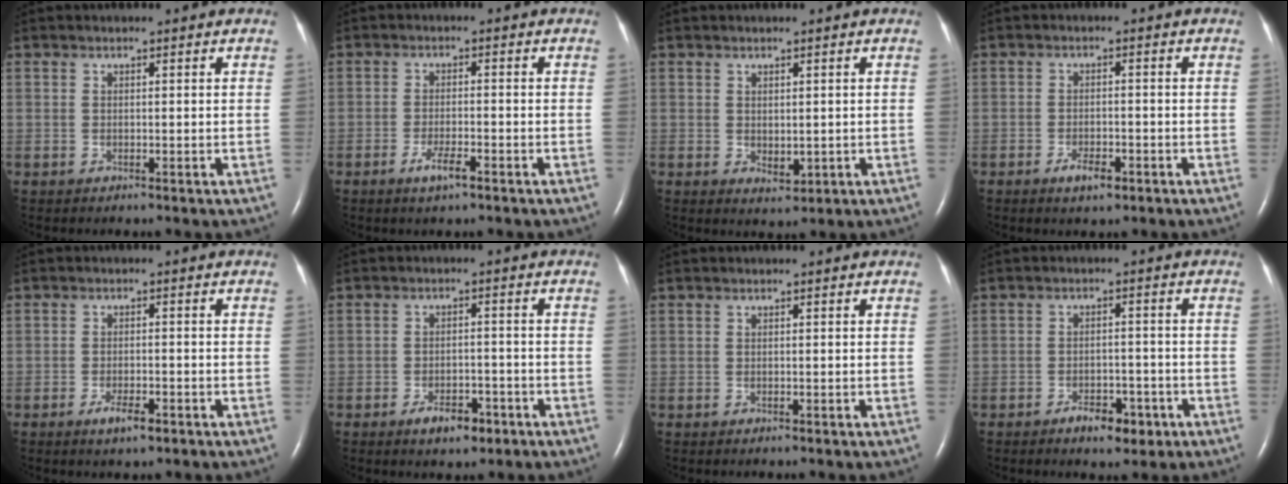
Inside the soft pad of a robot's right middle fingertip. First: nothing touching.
{"total": 3.3, "force": [-2.0, 0.5, 2.5], "torque": [-0.051, -0.003, -0.038]}
{"total": 2.1, "force": [0.0, 1.3, 1.7], "torque": [-0.028, -0.008, 0.010]}
{"total": 3.1, "force": [-1.9, 1.1, 2.2], "torque": [-0.040, 0.001, -0.032]}
{"total": 3.2, "force": [-1.9, 0.8, 2.4], "torque": [-0.045, -0.001, -0.033]}
{"total": 4.7, "force": [-2.9, 2.1, 3.0], "torque": [-0.045, 0.003, -0.043]}
{"total": 0.0}
{"total": 4.7, "force": [-2.9, 2.2, 3.0], "torque": [-0.041, 0.005, -0.039]}